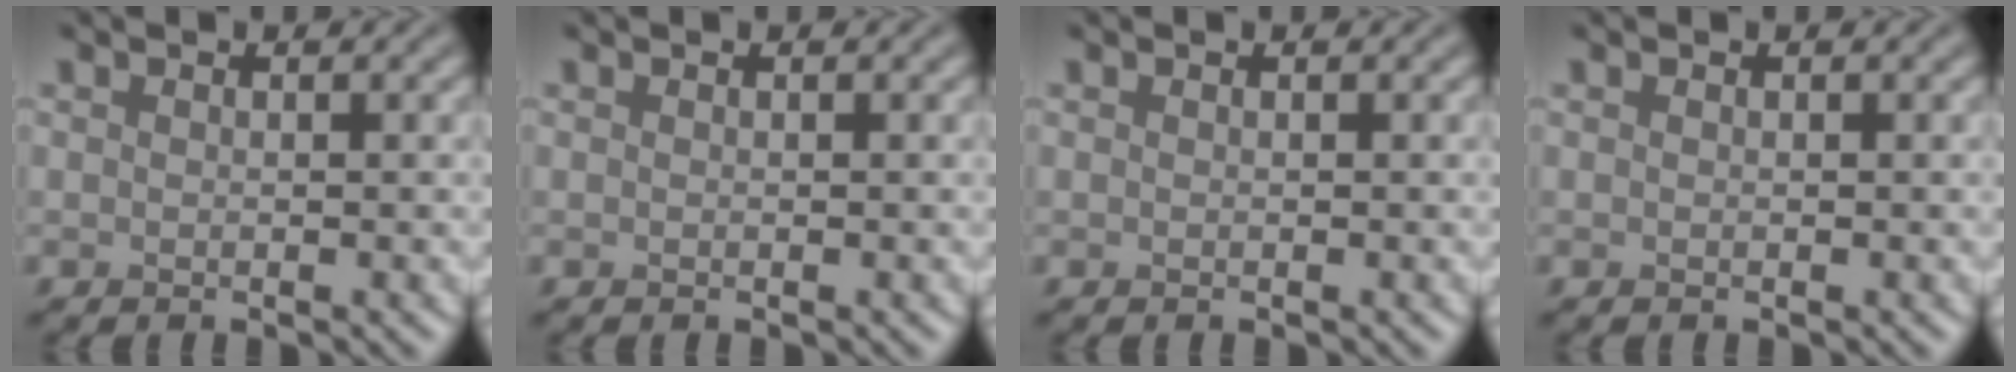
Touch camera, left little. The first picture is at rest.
{"total": 0.0}
{"total": 0.0}
{"total": 0.0}